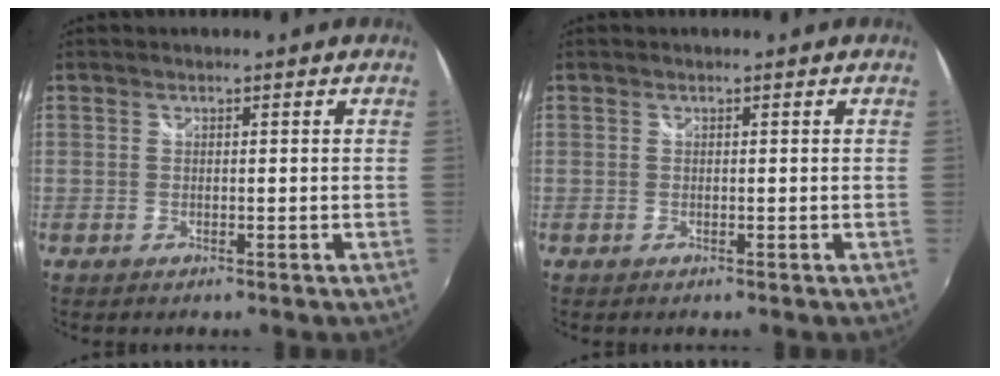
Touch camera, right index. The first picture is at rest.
{"total": 0.0}